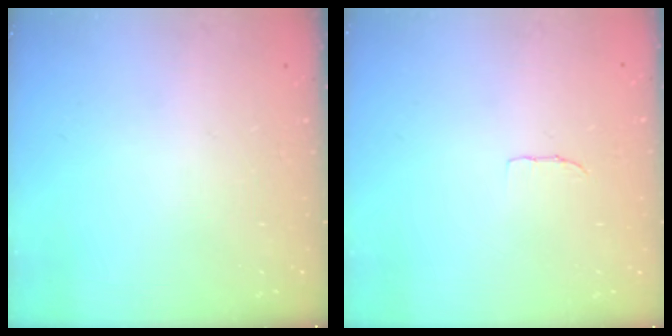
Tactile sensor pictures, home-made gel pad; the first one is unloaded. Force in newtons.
{"total": 3.4, "press": 3.4, "slide": 0.2}